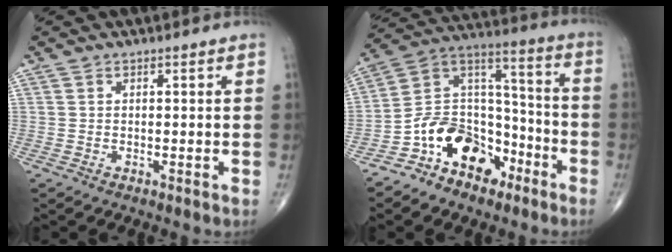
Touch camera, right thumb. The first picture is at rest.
{"total": 15.2, "force": [-8.7, 9.8, 7.8], "torque": [-0.100, 0.099, -0.160]}